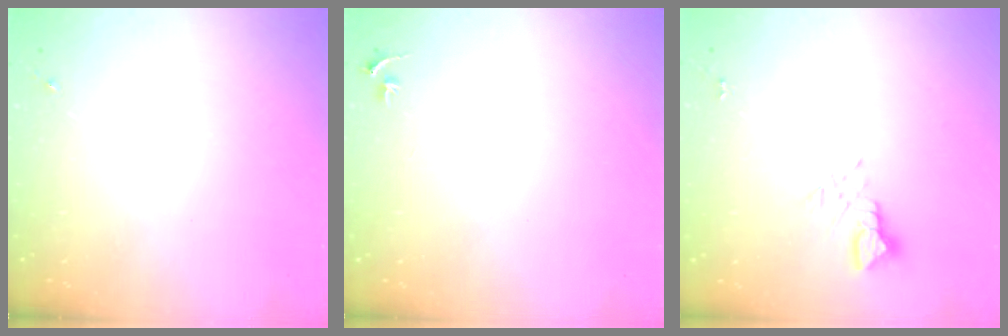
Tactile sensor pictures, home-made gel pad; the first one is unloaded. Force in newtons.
{"total": 2.7, "press": 2.7, "slide": 0.3}
{"total": 3.8, "press": 3.8, "slide": 0.4}